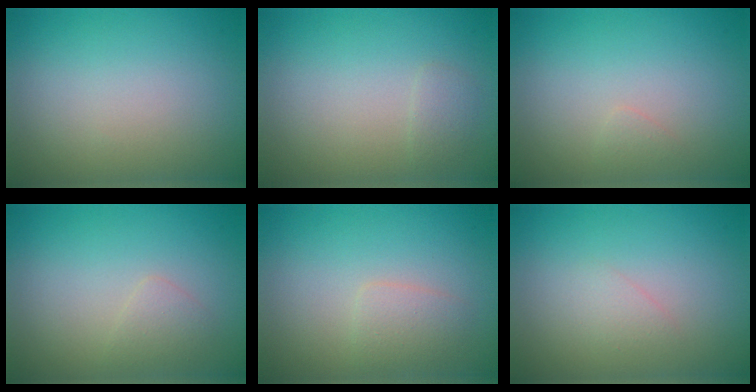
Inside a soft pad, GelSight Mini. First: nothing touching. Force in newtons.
{"total": 0.9, "press": 0.9, "slide": 0.0}
{"total": 0.5, "press": 0.5, "slide": 0.0}
{"total": 1.2, "press": 1.2, "slide": 0.1}
{"total": 1.5, "press": 1.5, "slide": 0.1}
{"total": 1.0, "press": 1.0, "slide": 0.1}